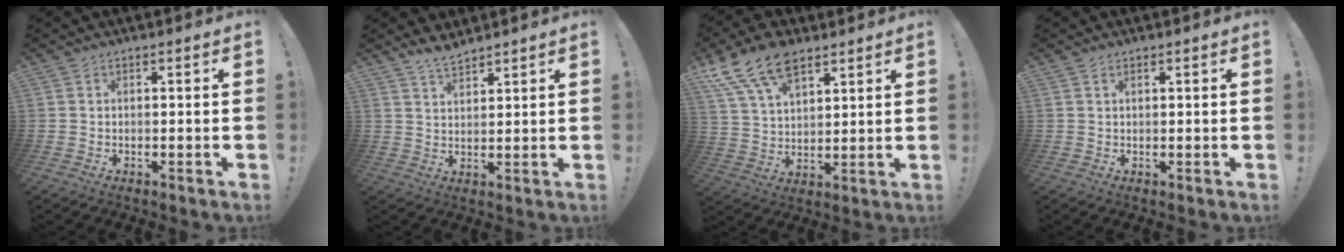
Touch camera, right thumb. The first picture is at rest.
{"total": 4.8, "force": [4.3, 1.3, 1.5], "torque": [-0.030, -0.023, 0.080]}
{"total": 13.7, "force": [9.1, 7.1, 7.3], "torque": [-0.151, -0.041, 0.172]}
{"total": 0.9, "force": [0.6, 0.4, 0.5], "torque": [-0.010, 0.000, 0.012]}